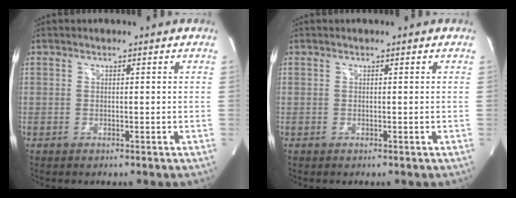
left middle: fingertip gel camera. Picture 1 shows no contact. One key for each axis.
{"total": 0.0}